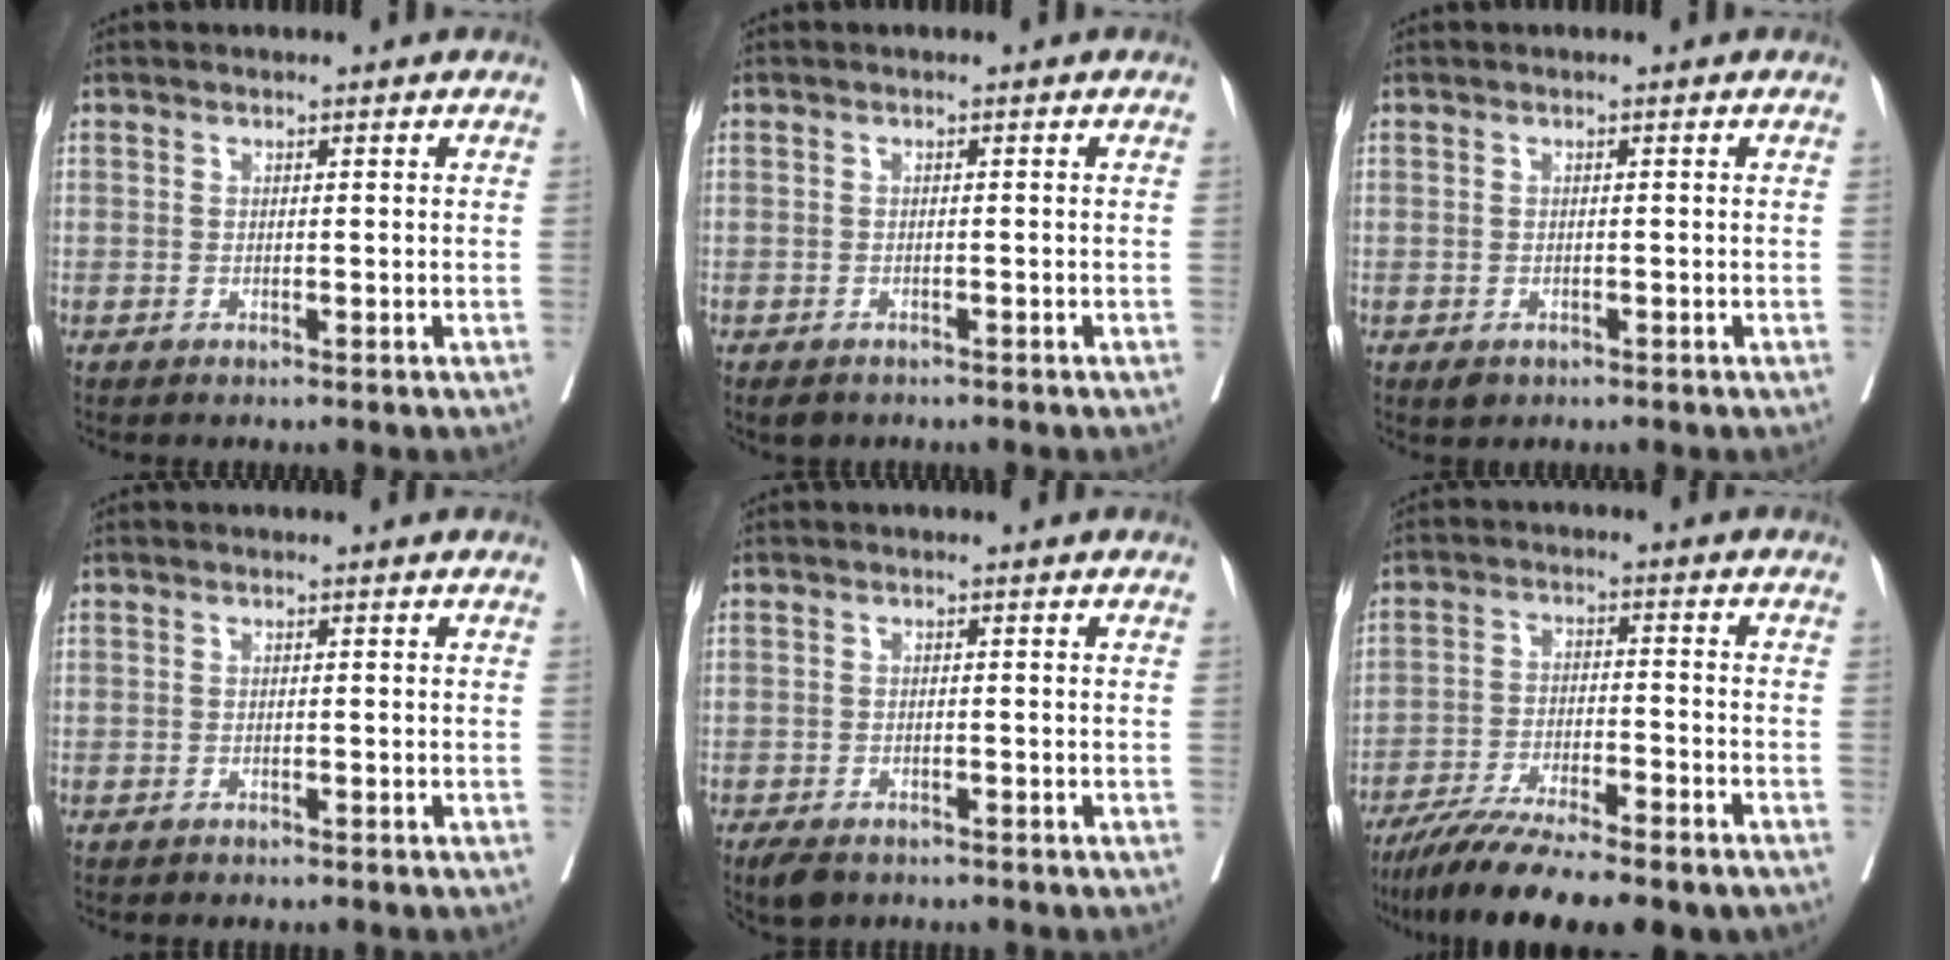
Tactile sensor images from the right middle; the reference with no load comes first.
{"total": 2.8, "force": [-2.3, 1.4, 1.0], "torque": [-0.013, -0.004, -0.030]}
{"total": 1.3, "force": [-0.7, 0.9, 0.6], "torque": [-0.010, 0.000, -0.004]}
{"total": 1.0, "force": [-0.9, 0.4, 0.2], "torque": [-0.009, 0.000, -0.014]}
{"total": 4.1, "force": [-3.3, 1.8, 1.8], "torque": [-0.028, -0.006, -0.047]}
{"total": 14.1, "force": [-11.6, 1.8, 7.9], "torque": [-0.130, -0.026, -0.185]}